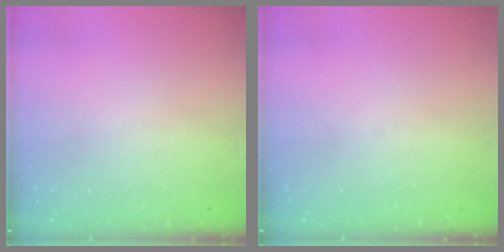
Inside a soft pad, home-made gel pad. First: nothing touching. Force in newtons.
{"total": 0.0}